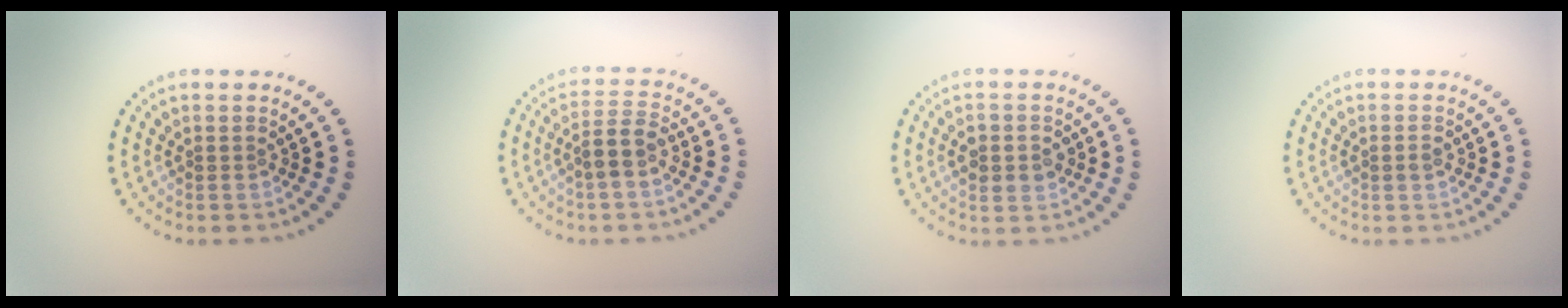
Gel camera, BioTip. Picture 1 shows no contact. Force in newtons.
{"total": 2.7, "press": 2.5, "slide": 1.2}
{"total": 2.8, "press": 2.8, "slide": 0.1}
{"total": 0.9, "press": 0.9, "slide": 0.1}